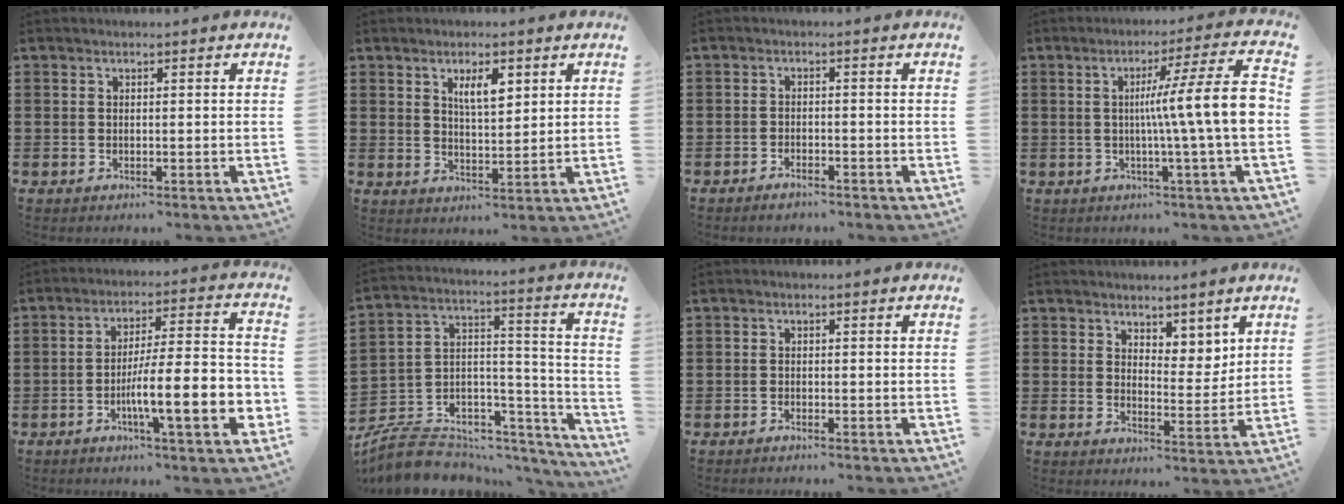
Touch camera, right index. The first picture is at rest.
{"total": 4.2, "force": [2.1, 1.4, 3.4], "torque": [-0.064, 0.003, 0.034]}
{"total": 1.7, "force": [-1.6, 0.3, 0.3], "torque": [-0.011, 0.002, -0.033]}
{"total": 12.3, "force": [0.4, 0.2, 12.3], "torque": [-0.204, -0.011, 0.000]}
{"total": 12.5, "force": [-4.3, 2.3, 11.5], "torque": [-0.187, -0.014, -0.079]}
{"total": 6.8, "force": [-5.5, 3.7, 1.4], "torque": [-0.033, -0.002, -0.101]}
{"total": 0.8, "force": [-0.8, 0.0, 0.1], "torque": [-0.005, 0.000, -0.016]}
{"total": 4.4, "force": [3.6, 2.5, 0.4], "torque": [-0.016, -0.007, 0.065]}